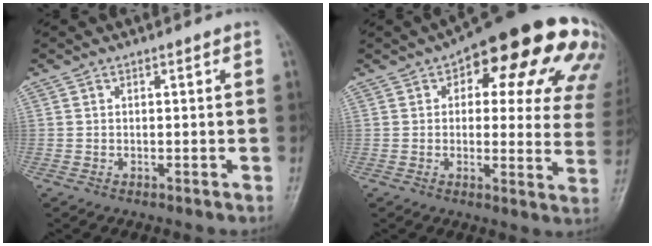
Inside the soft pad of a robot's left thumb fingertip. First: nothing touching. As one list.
[{"total": 24.3, "force": [11.1, 10.4, 19.0], "torque": [-0.199, 0.005, 0.128]}]